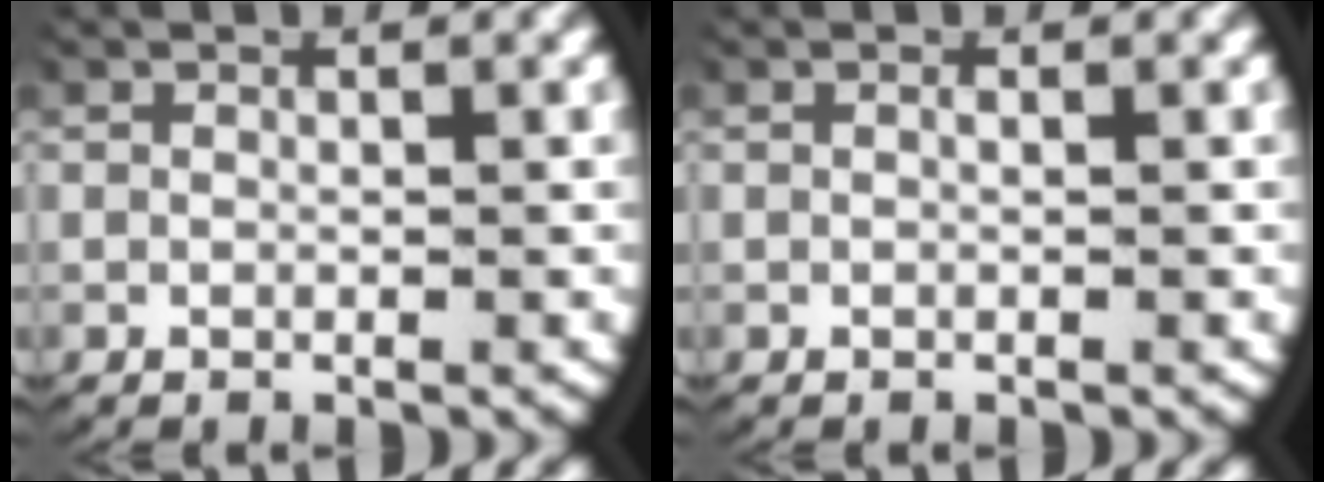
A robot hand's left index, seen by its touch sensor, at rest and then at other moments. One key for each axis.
{"total": 0.0}